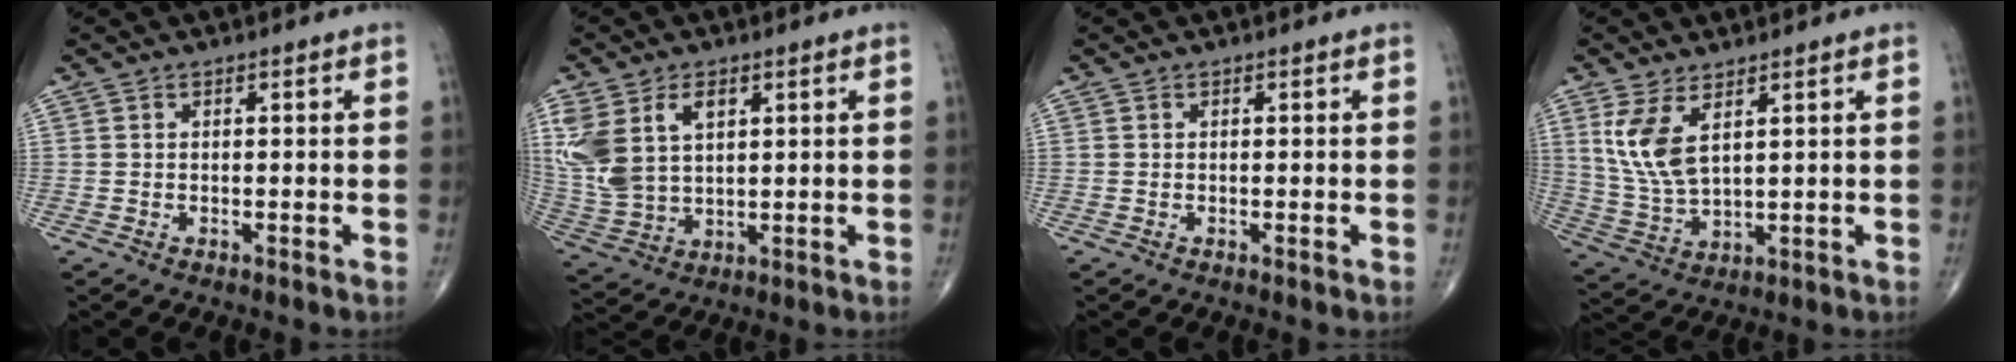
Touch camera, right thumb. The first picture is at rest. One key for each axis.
{"total": 13.4, "fx": 4.7, "fy": 8.3, "fz": 9.4, "tx": -0.208, "ty": -0.004, "tz": 0.108}
{"total": 0.0}
{"total": 9.2, "fx": 3.8, "fy": 4.1, "fz": 7.3, "tx": -0.153, "ty": -0.018, "tz": 0.089}